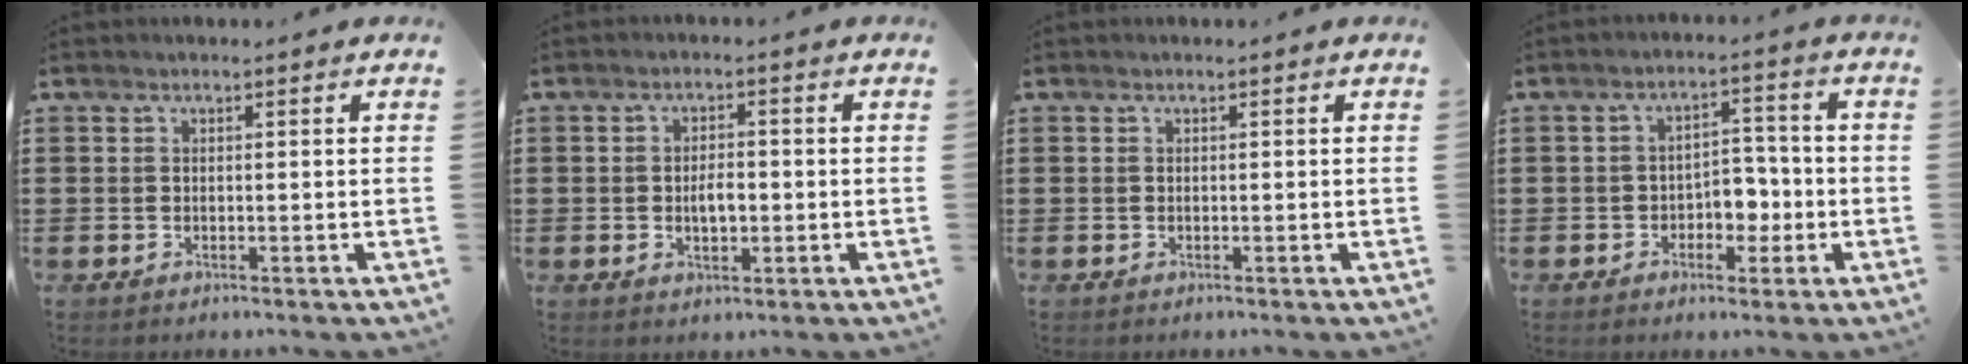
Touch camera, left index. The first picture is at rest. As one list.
[{"total": 3.0, "force": [-0.4, 1.4, 2.6], "torque": [-0.041, 0.000, -0.012]}, {"total": 0.0}, {"total": 4.5, "force": [-1.8, 3.2, 2.5], "torque": [-0.044, 0.005, -0.041]}]